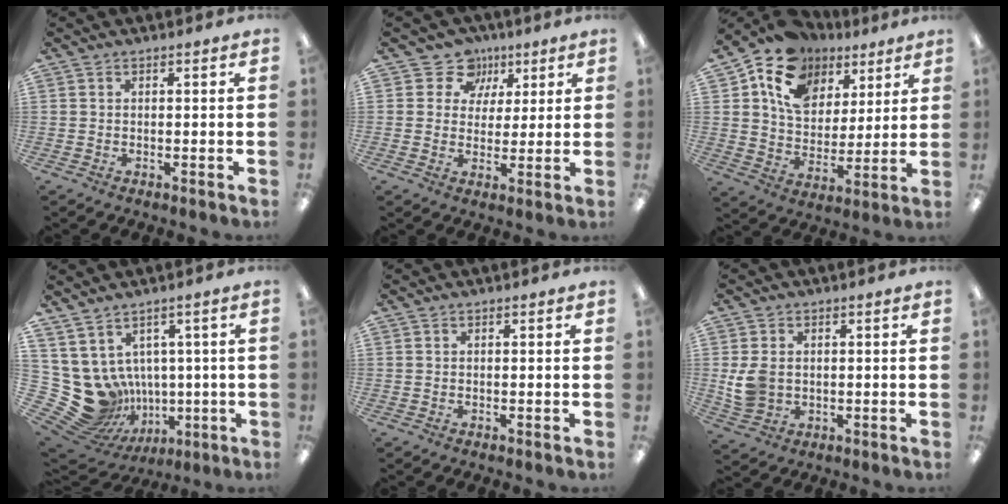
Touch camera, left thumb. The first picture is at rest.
{"total": 8.9, "force": [4.5, 7.5, 1.9], "torque": [-0.034, -0.024, 0.081]}
{"total": 14.8, "force": [8.4, 10.7, 5.8], "torque": [-0.108, -0.041, 0.158]}
{"total": 13.3, "force": [-1.8, 12.2, 5.0], "torque": [-0.148, -0.023, -0.008]}
{"total": 0.0}
{"total": 6.3, "force": [0.5, 5.2, 3.6], "torque": [-0.080, 0.004, 0.010]}